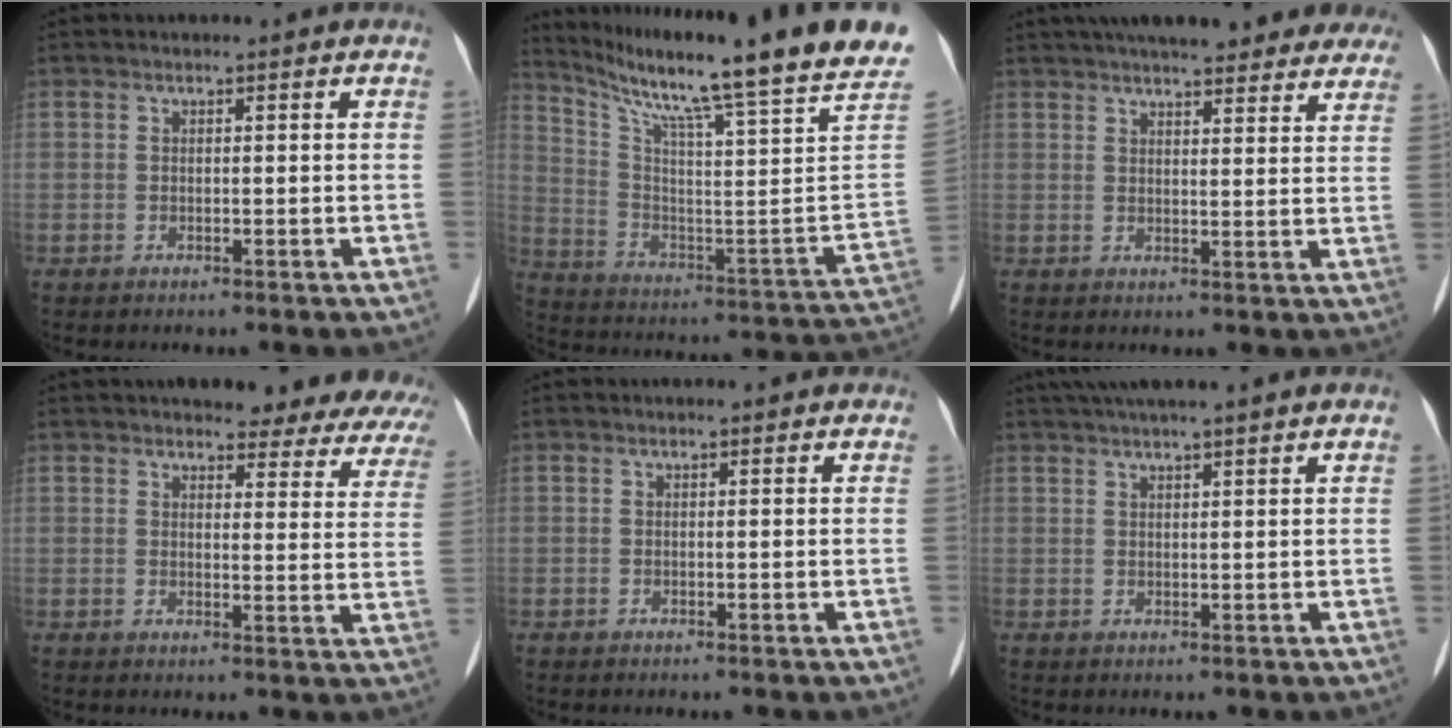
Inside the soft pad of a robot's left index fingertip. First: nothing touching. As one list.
[{"total": 25.7, "force": [20.2, -1.2, 15.8], "torque": [-0.268, -0.064, 0.291]}, {"total": 22.5, "force": [19.4, 5.2, 10.1], "torque": [-0.146, 0.027, 0.238]}, {"total": 20.8, "force": [18.8, 4.7, 7.6], "torque": [-0.071, -0.037, 0.198]}, {"total": 0.9, "force": [0.8, 0.3, 0.5], "torque": [-0.010, 0.009, 0.008]}, {"total": 7.1, "force": [5.9, -0.6, 4.0], "torque": [-0.064, 0.036, 0.089]}]